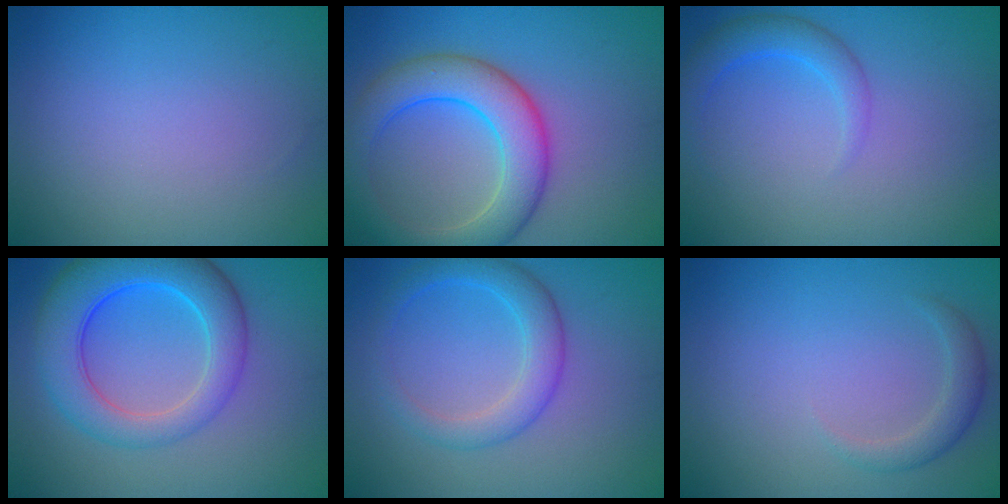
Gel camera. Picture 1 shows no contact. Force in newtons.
{"total": 7.2, "press": 7.2, "slide": 0.5}
{"total": 2.7, "press": 2.7, "slide": 0.2}
{"total": 7.7, "press": 7.7, "slide": 0.4}
{"total": 2.6, "press": 2.6, "slide": 0.2}
{"total": 1.8, "press": 1.8, "slide": 0.2}